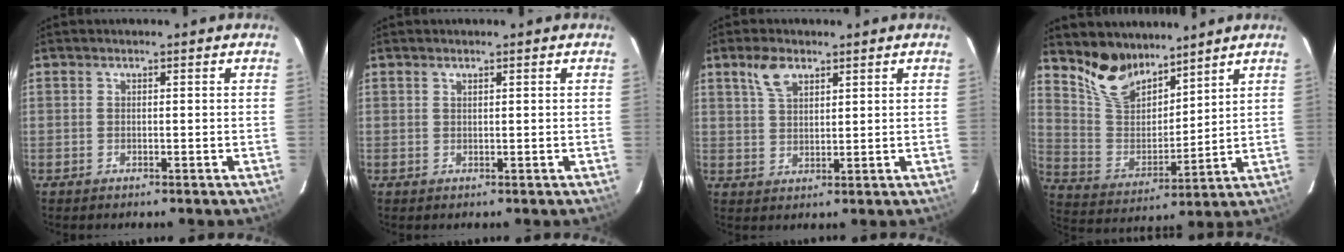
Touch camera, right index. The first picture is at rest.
{"total": 0.5, "force": [0.5, 0.1, 0.2], "torque": [-0.004, 0.001, 0.009]}
{"total": 5.2, "force": [3.2, 2.7, 3.1], "torque": [-0.058, 0.011, 0.063]}
{"total": 11.9, "force": [9.7, 5.4, 4.4], "torque": [-0.098, 0.005, 0.194]}